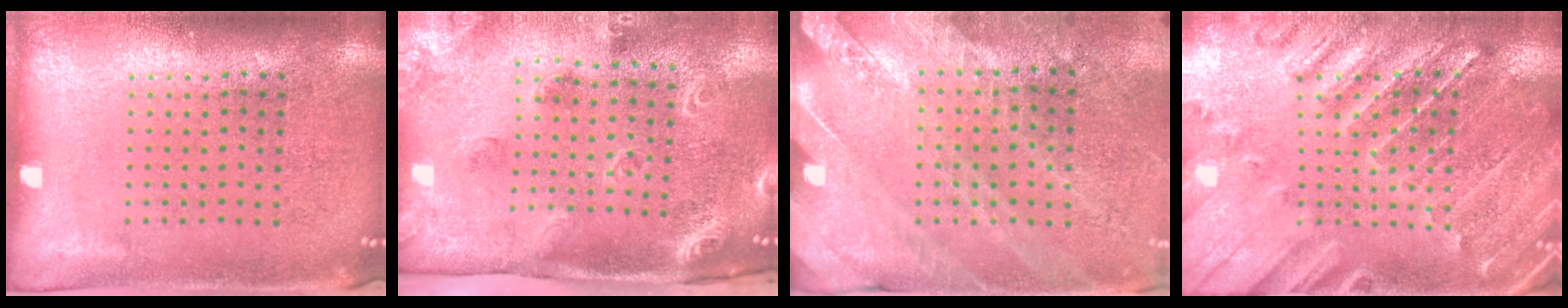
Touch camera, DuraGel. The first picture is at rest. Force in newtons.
{"total": 1.8, "press": 1.7, "slide": 0.5}
{"total": 2.4, "press": 2.4, "slide": 0.6}
{"total": 1.3, "press": 1.3, "slide": 0.4}